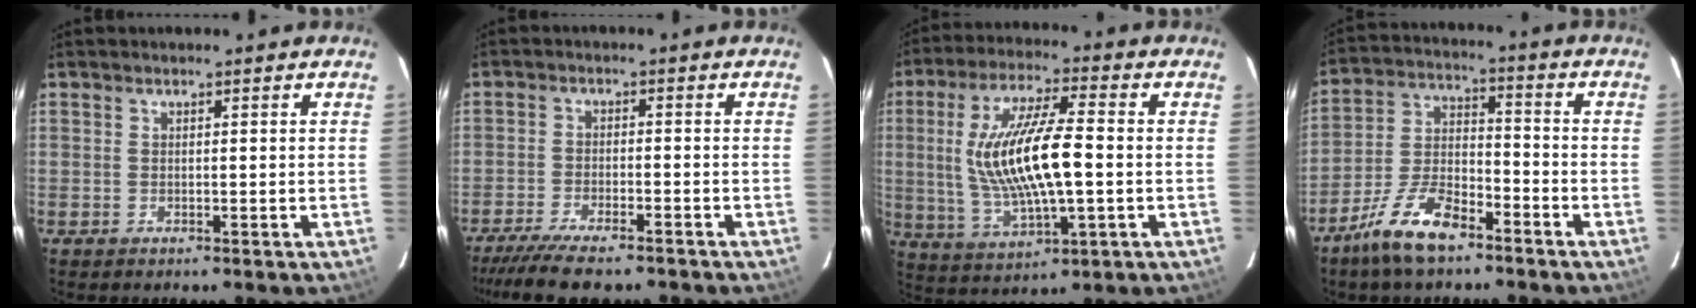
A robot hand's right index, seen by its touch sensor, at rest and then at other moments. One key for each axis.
{"total": 11.0, "fx": -9.3, "fy": 2.3, "fz": 5.4, "tx": -0.128, "ty": -0.028, "tz": -0.156}
{"total": 16.2, "fx": -0.2, "fy": 4.6, "fz": 15.6, "tx": -0.300, "ty": 0.000, "tz": 0.008}
{"total": 11.9, "fx": -8.4, "fy": 4.2, "fz": 7.2, "tx": -0.157, "ty": 0.004, "tz": -0.157}